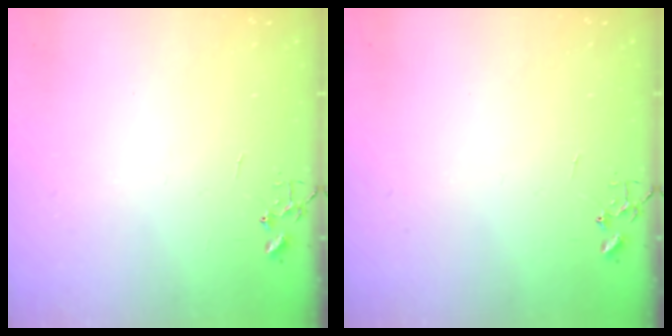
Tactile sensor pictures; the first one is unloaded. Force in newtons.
{"total": 0.0}